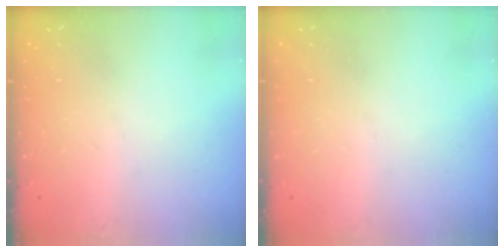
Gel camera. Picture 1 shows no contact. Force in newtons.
{"total": 0.0}